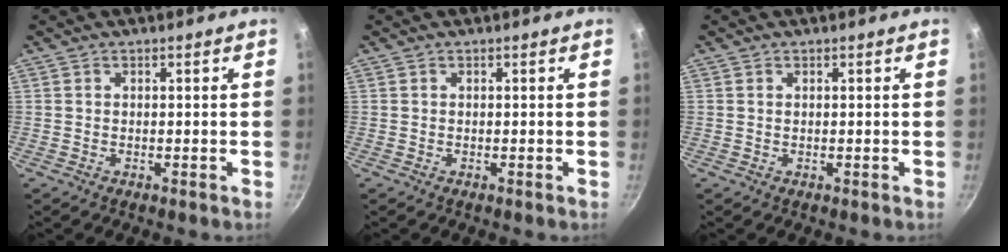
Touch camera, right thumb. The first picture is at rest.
{"total": 0.0}
{"total": 0.0}